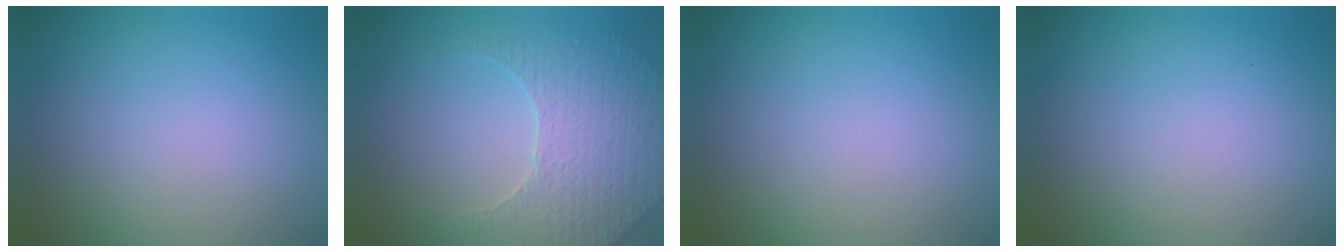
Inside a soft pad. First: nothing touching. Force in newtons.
{"total": 3.8, "press": 3.6, "slide": 1.2}
{"total": 0.0}
{"total": 0.0}